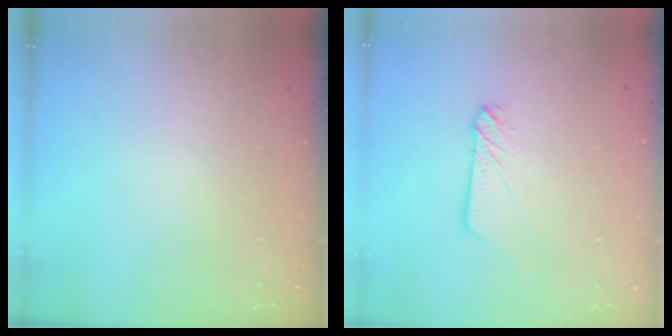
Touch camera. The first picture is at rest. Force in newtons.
{"total": 3.0, "press": 3.0, "slide": 0.2}